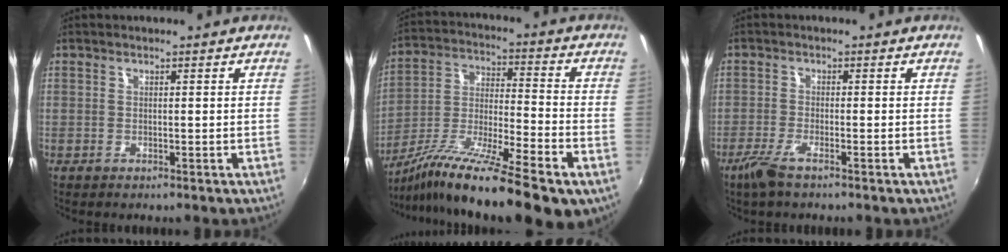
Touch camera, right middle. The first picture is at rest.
{"total": 20.8, "force": [-13.6, 3.1, 15.4], "torque": [-0.264, -0.036, -0.232]}
{"total": 4.0, "force": [-2.8, 0.4, 2.9], "torque": [-0.075, -0.009, -0.057]}